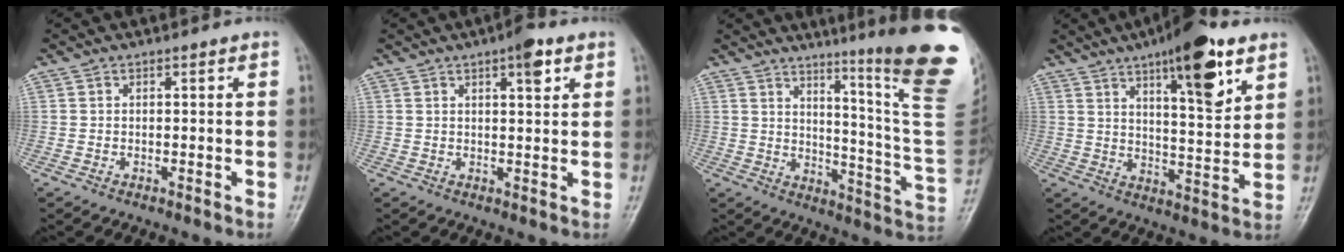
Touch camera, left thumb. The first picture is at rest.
{"total": 4.7, "force": [2.5, 1.4, 3.7], "torque": [-0.044, -0.009, 0.033]}
{"total": 23.4, "force": [14.3, 1.2, 18.4], "torque": [-0.220, -0.107, 0.189]}
{"total": 15.8, "force": [8.8, 4.6, 12.2], "torque": [-0.159, -0.041, 0.134]}